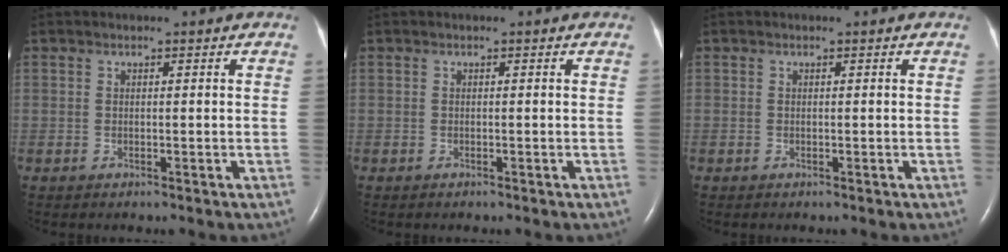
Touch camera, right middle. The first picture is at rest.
{"total": 0.0}
{"total": 0.0}